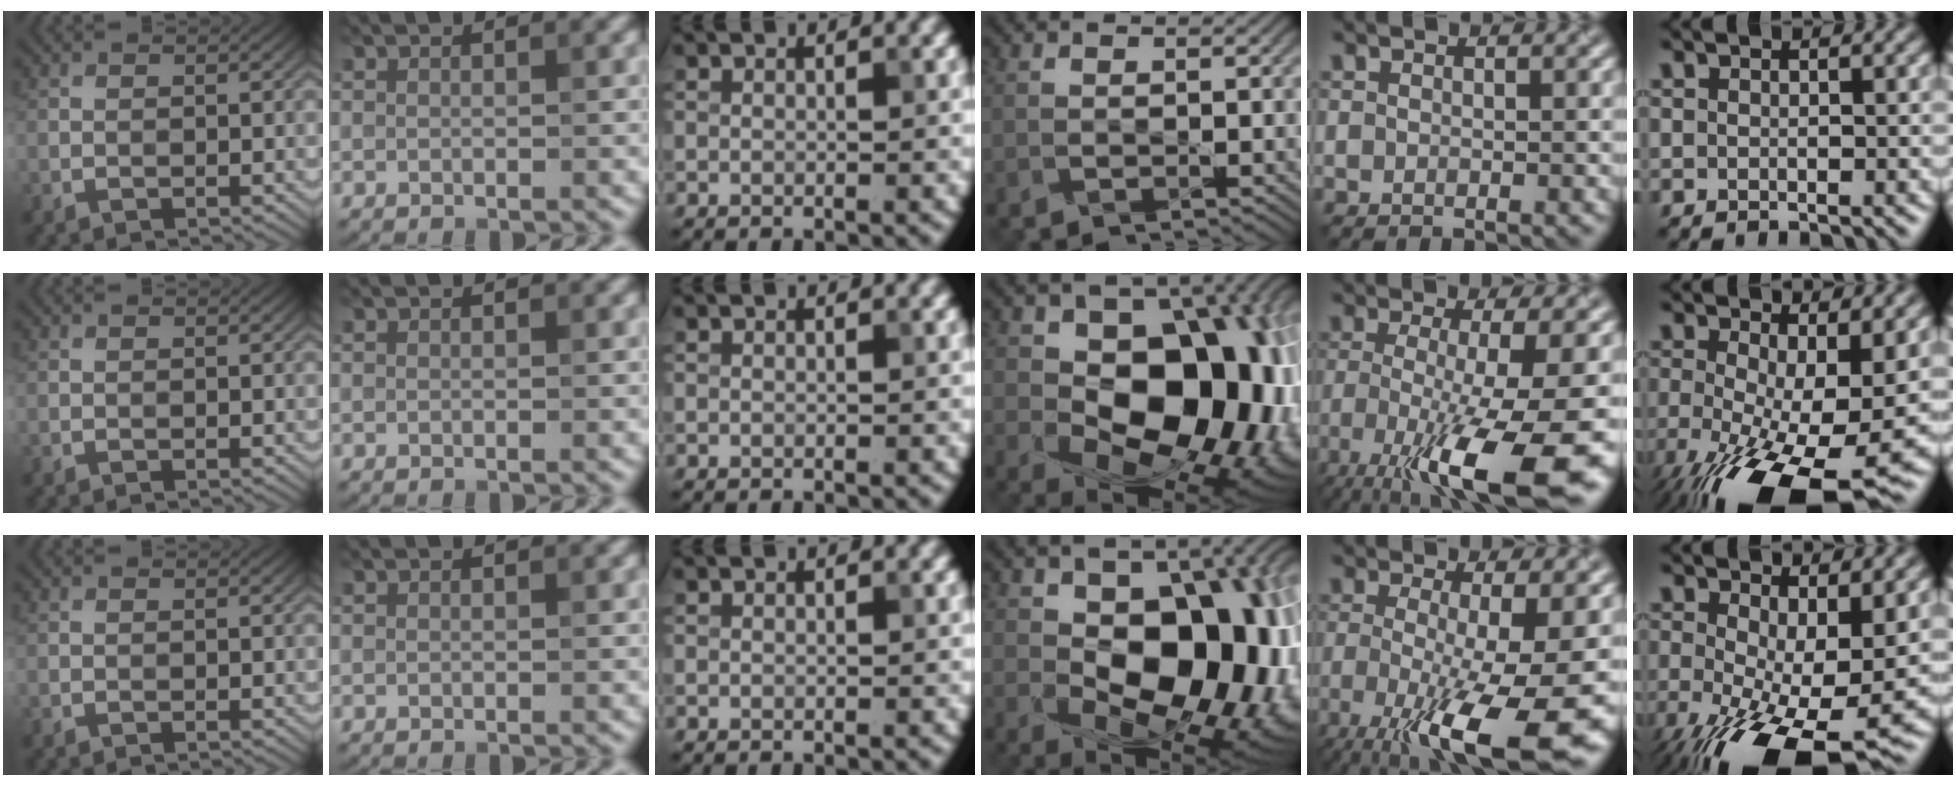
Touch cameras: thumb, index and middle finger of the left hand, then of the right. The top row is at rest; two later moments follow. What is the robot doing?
{"motion": "shake", "object": "tambourine"}